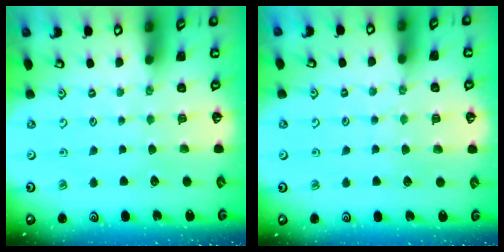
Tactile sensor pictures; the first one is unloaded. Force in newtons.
{"total": 3.9, "press": 3.8, "slide": 0.5}